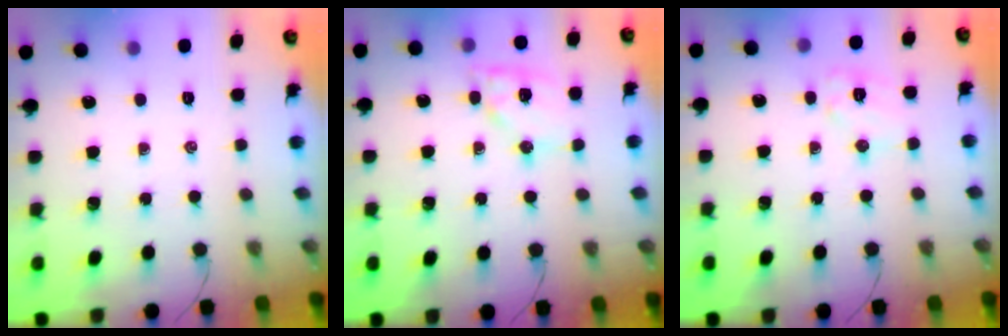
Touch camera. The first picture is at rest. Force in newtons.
{"total": 11.4, "press": 11.3, "slide": 1.5}
{"total": 8.4, "press": 8.3, "slide": 0.7}